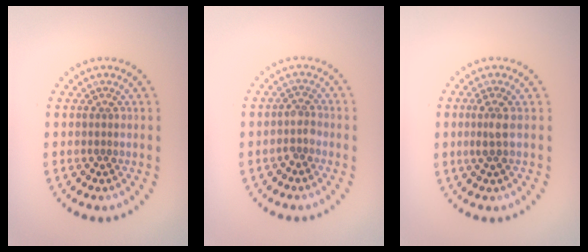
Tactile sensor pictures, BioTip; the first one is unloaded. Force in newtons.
{"total": 1.5, "press": 1.2, "slide": 0.9}
{"total": 1.6, "press": 1.3, "slide": 1.0}